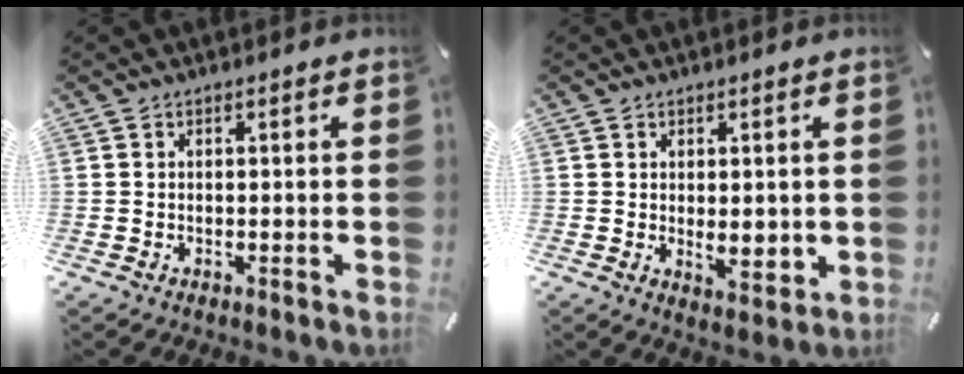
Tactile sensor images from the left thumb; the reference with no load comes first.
{"total": 4.1, "force": [0.6, 2.4, 3.2], "torque": [-0.035, -0.004, 0.009]}